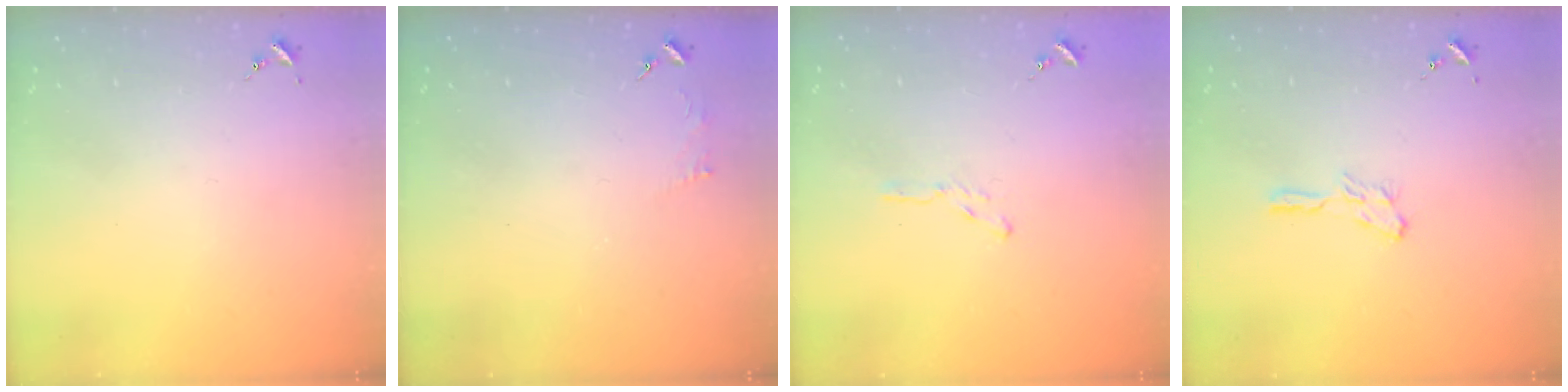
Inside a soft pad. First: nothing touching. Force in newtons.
{"total": 2.4, "press": 2.4, "slide": 0.3}
{"total": 3.2, "press": 3.2, "slide": 0.3}
{"total": 4.7, "press": 4.7, "slide": 0.7}